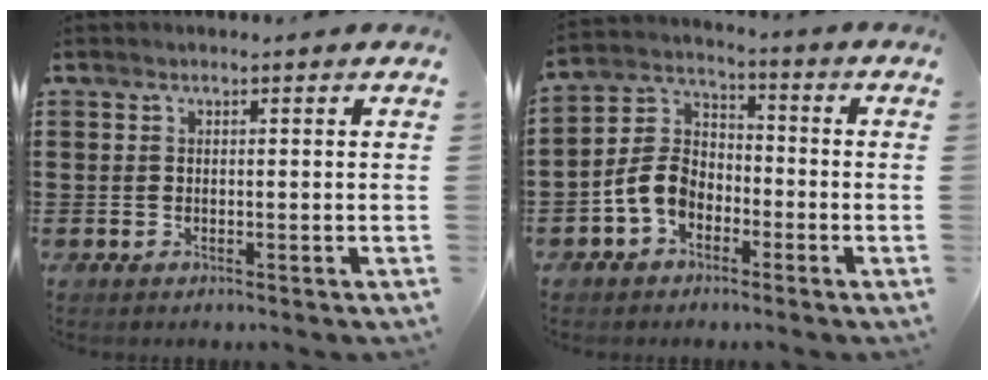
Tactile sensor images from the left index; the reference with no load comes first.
{"total": 6.7, "force": [-3.1, 4.8, 3.5], "torque": [-0.104, 0.007, -0.070]}